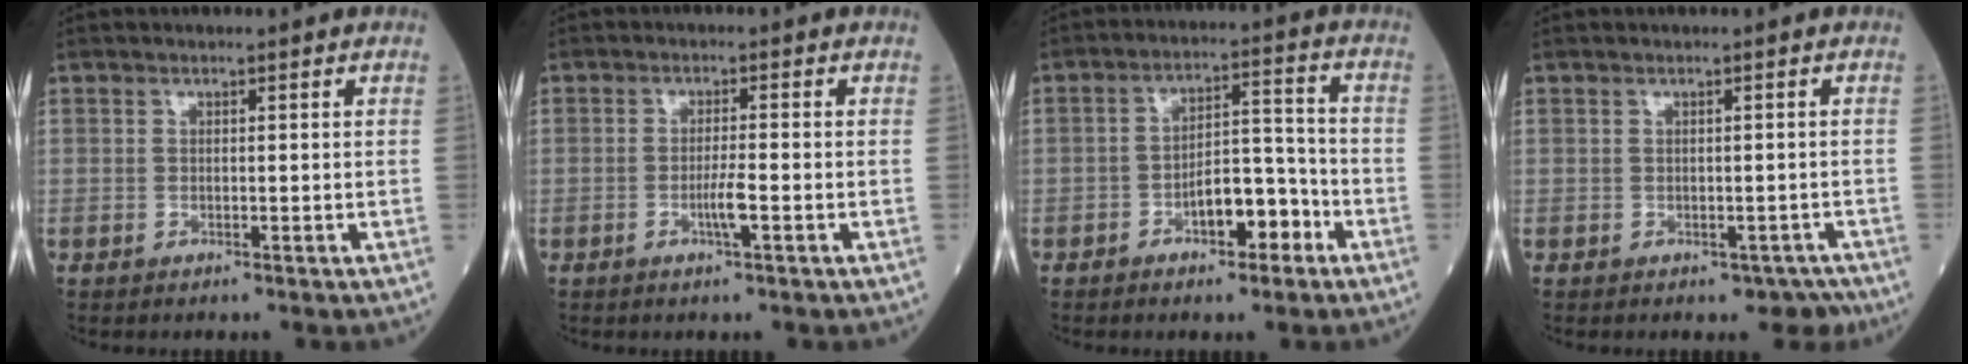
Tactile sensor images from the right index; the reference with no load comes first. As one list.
[{"total": 2.8, "force": [-1.1, -0.1, 2.5], "torque": [-0.049, -0.002, -0.023]}, {"total": 7.3, "force": [-3.7, 2.8, 5.7], "torque": [-0.088, 0.024, -0.059]}, {"total": 2.1, "force": [-1.3, 1.4, 0.8], "torque": [-0.002, 0.004, -0.009]}]